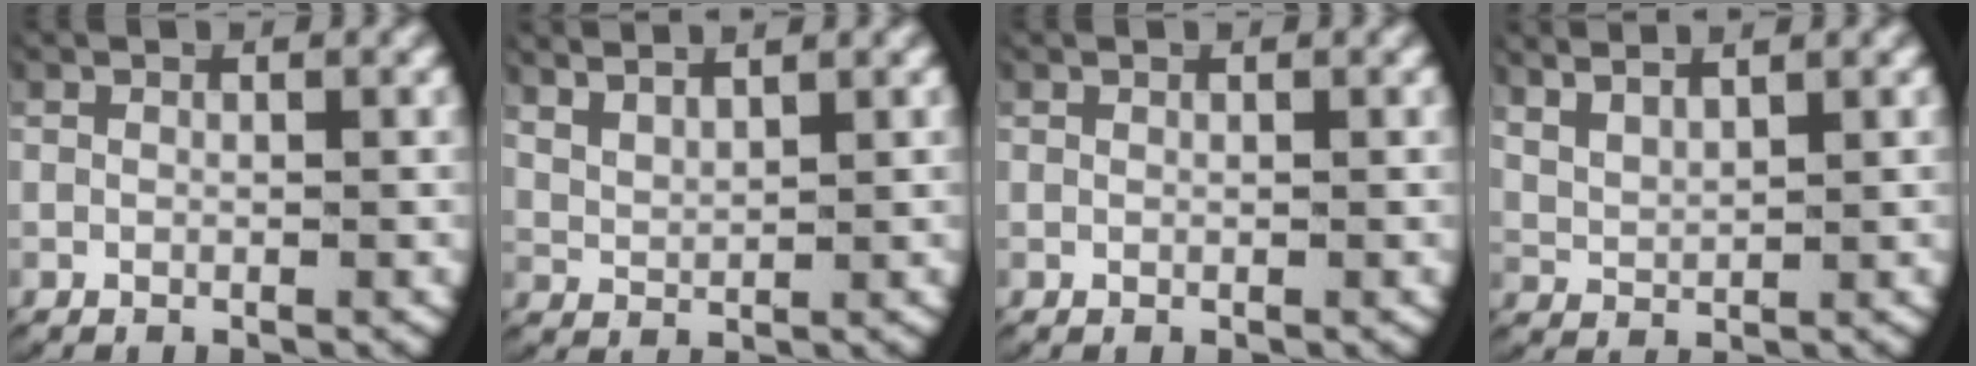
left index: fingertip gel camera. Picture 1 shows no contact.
{"total": 3.1, "force": [2.6, 1.1, 1.1], "torque": [-0.038, -0.004, 0.052]}
{"total": 0.0}
{"total": 3.4, "force": [2.5, 1.8, 1.5], "torque": [-0.049, -0.005, 0.049]}